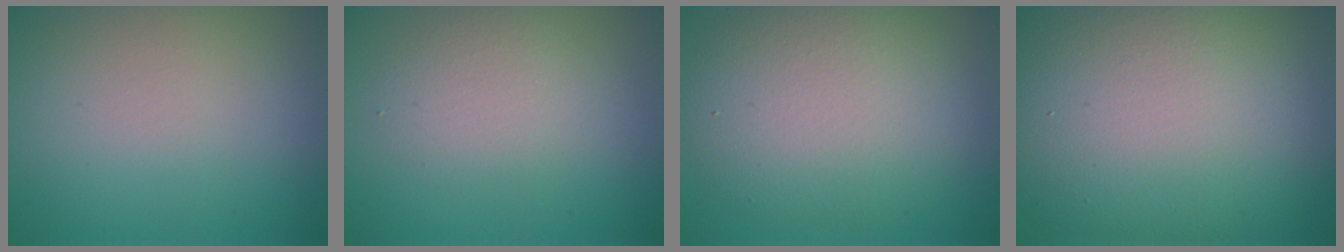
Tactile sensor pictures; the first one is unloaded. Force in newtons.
{"total": 2.6, "press": 2.6, "slide": 0.2}
{"total": 7.5, "press": 7.5, "slide": 0.4}
{"total": 14.7, "press": 14.7, "slide": 0.6}